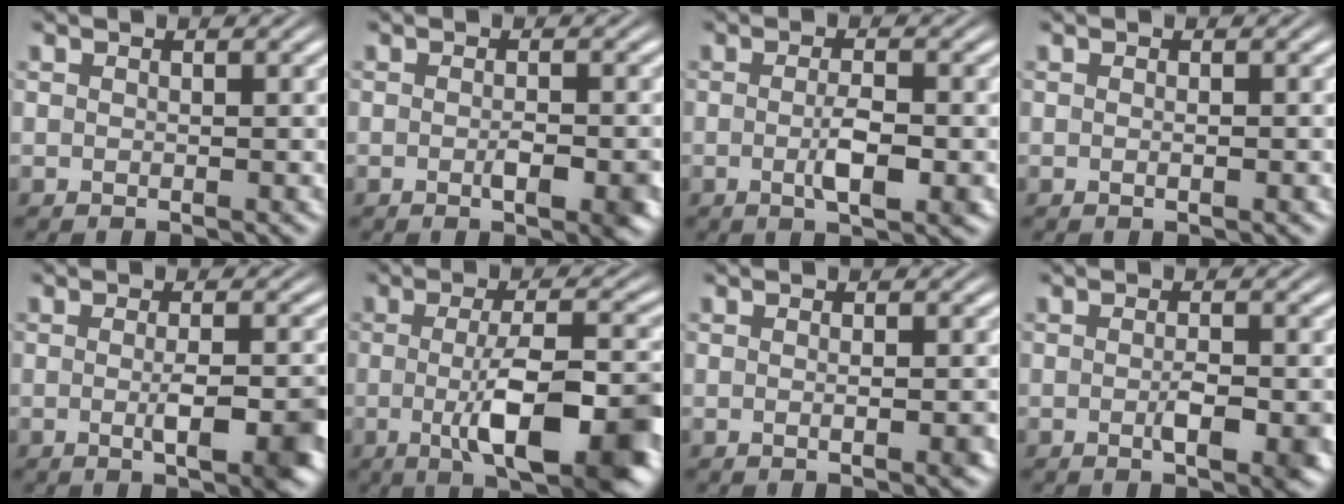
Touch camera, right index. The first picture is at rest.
{"total": 2.1, "force": [-0.8, 0.5, 1.8], "torque": [-0.023, 0.003, -0.019]}
{"total": 3.0, "force": [-1.0, 0.6, 2.8], "torque": [-0.049, -0.005, -0.018]}
{"total": 0.5, "force": [-0.3, 0.0, 0.4], "torque": [-0.008, 0.003, -0.008]}
{"total": 4.4, "force": [-1.5, 0.7, 4.0], "torque": [-0.057, -0.006, -0.026]}
{"total": 9.9, "force": [-2.7, 3.0, 9.1], "torque": [-0.135, -0.016, -0.038]}
{"total": 1.3, "force": [-0.6, 0.1, 1.2], "torque": [-0.017, 0.001, -0.014]}
{"total": 2.6, "force": [-1.0, 0.6, 2.3], "torque": [-0.032, 0.000, -0.021]}